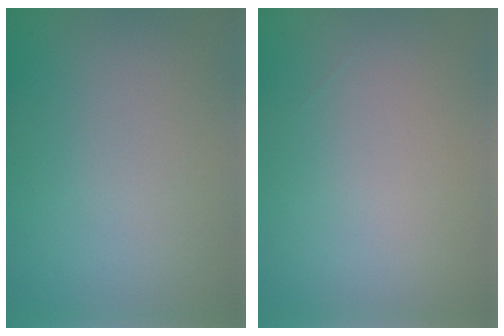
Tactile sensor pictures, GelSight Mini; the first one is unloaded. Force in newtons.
{"total": 0.0}